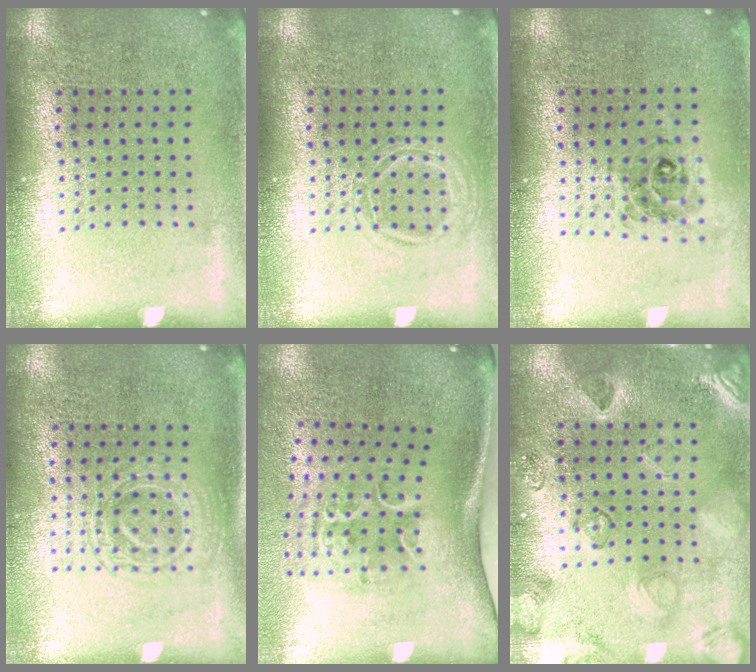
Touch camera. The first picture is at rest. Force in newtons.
{"total": 1.3, "press": 1.3, "slide": 0.2}
{"total": 0.8, "press": 0.8, "slide": 0.1}
{"total": 1.5, "press": 1.4, "slide": 0.6}
{"total": 2.3, "press": 1.4, "slide": 1.8}
{"total": 2.3, "press": 2.0, "slide": 1.0}